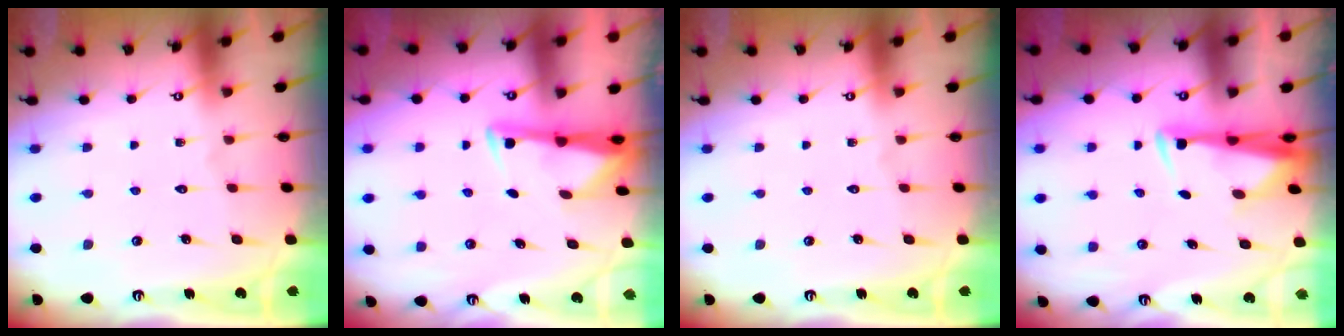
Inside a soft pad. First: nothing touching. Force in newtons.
{"total": 3.1, "press": 3.1, "slide": 0.5}
{"total": 0.0}
{"total": 3.4, "press": 3.3, "slide": 0.7}